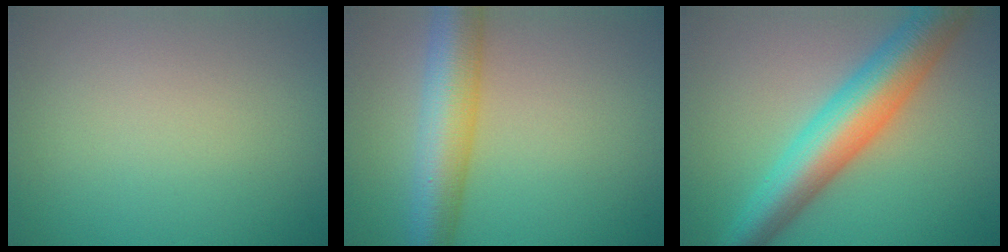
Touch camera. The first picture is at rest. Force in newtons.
{"total": 7.1, "press": 7.1, "slide": 0.2}
{"total": 8.7, "press": 8.7, "slide": 0.3}